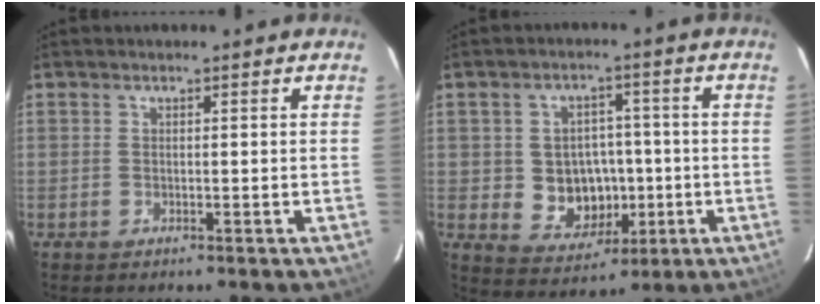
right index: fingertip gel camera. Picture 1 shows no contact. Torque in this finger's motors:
{"motor_torque": [0.70, -0.55, 0.38, 0.06]}